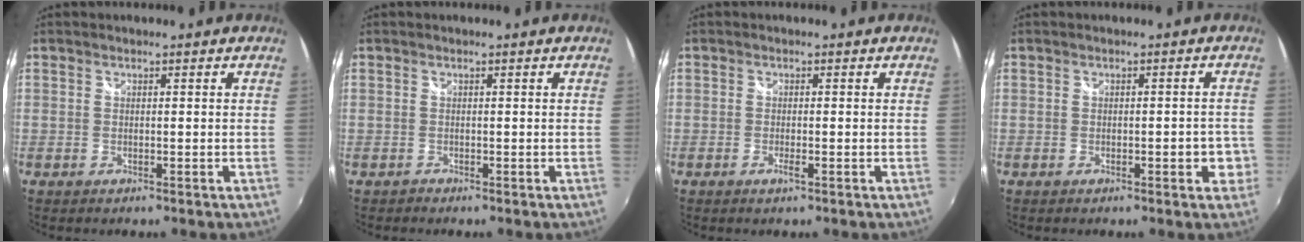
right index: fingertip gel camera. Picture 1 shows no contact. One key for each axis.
{"total": 0.6, "fx": -0.4, "fy": 0.4, "fz": -0.2, "tx": 0.002, "ty": 0.001, "tz": -0.009}
{"total": 1.4, "fx": -0.7, "fy": 0.0, "fz": 1.2, "tx": -0.024, "ty": -0.003, "tz": -0.013}
{"total": 3.6, "fx": -1.4, "fy": 1.5, "fz": 3.0, "tx": -0.036, "ty": 0.001, "tz": -0.017}